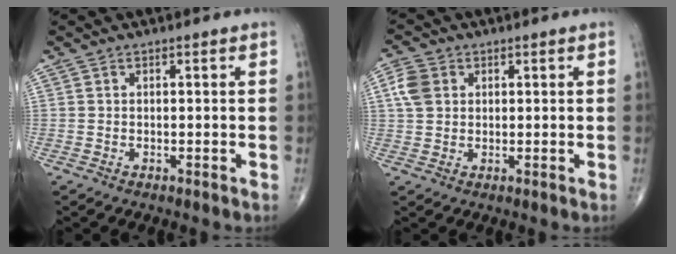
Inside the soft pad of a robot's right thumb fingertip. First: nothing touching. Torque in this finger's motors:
{"motor_torque": [-0.22, 0.24, 0.07, 0.00, 0.03]}